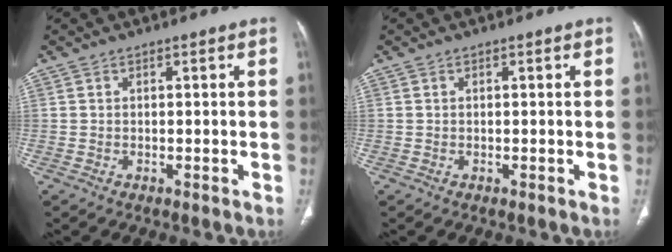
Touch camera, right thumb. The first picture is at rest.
{"total": 0.0}